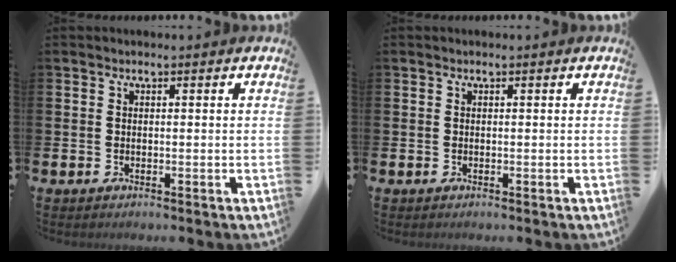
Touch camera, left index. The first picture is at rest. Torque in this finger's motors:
{"motor_torque": [0.04, 0.05, -0.01, -0.01]}